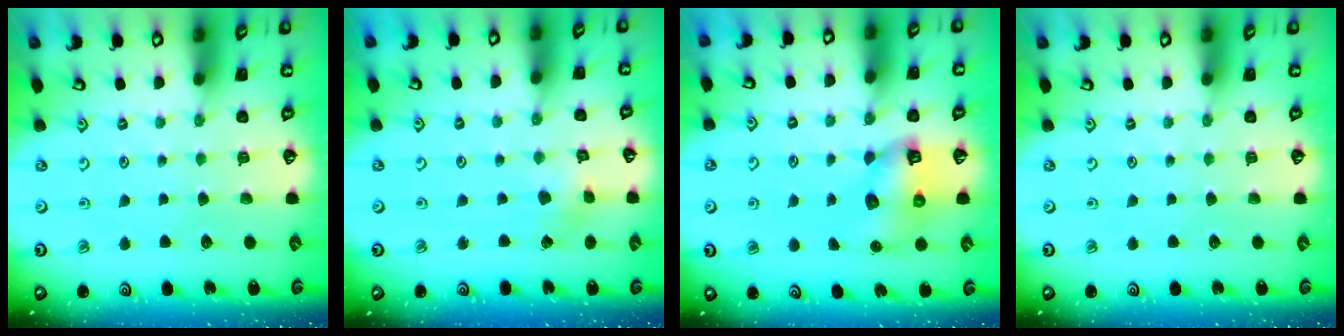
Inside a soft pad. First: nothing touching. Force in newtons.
{"total": 2.6, "press": 2.6, "slide": 0.3}
{"total": 8.4, "press": 8.3, "slide": 1.0}
{"total": 0.0}